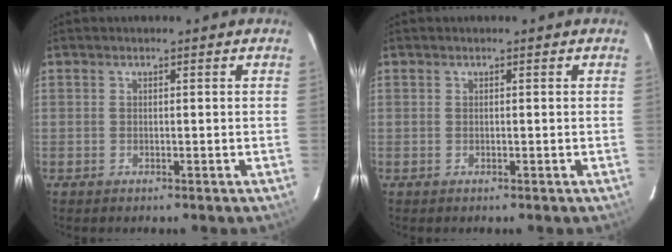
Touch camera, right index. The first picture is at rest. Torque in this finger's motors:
{"motor_torque": [0.00, 0.00, 0.00, 0.00]}